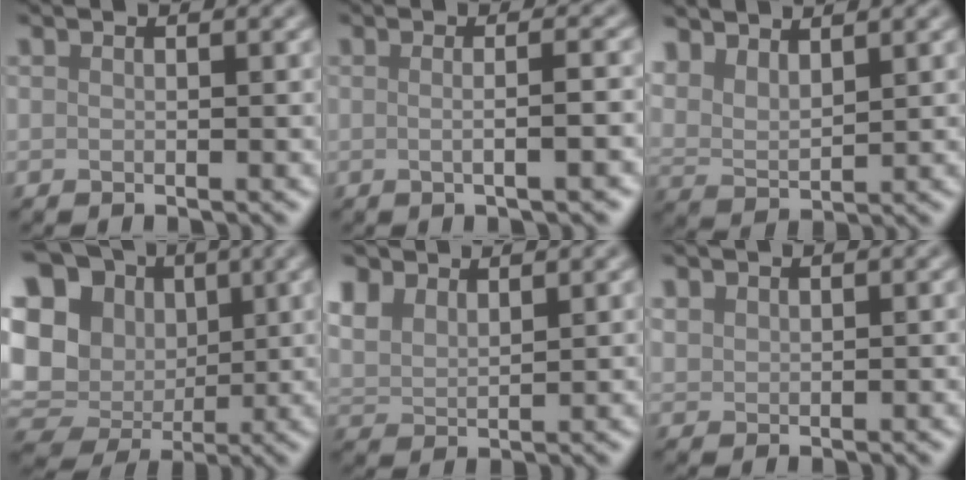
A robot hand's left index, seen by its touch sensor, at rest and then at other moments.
{"total": 4.3, "force": [0.1, 1.6, 3.9], "torque": [-0.019, 0.006, -0.017]}
{"total": 4.8, "force": [3.7, 1.9, 2.3], "torque": [-0.051, 0.002, 0.069]}
{"total": 17.2, "force": [2.8, 14.7, 8.4], "torque": [-0.196, 0.029, 0.034]}
{"total": 5.0, "force": [3.6, 2.6, 2.3], "torque": [-0.059, 0.009, 0.065]}
{"total": 1.2, "force": [1.0, 0.6, 0.1], "torque": [-0.004, 0.001, 0.023]}